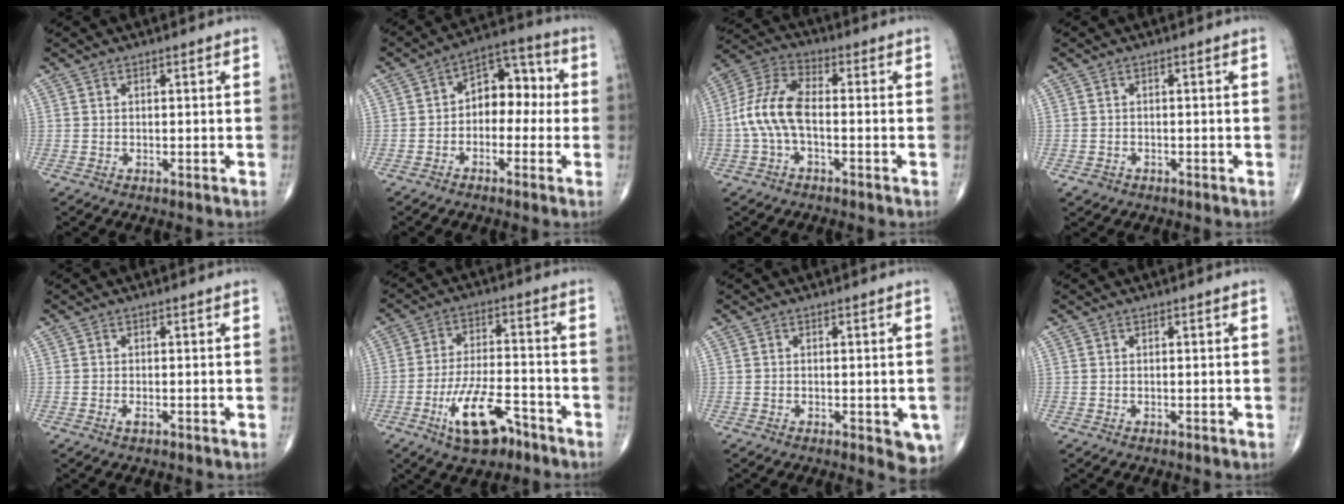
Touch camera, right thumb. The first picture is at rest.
{"total": 9.2, "force": [-0.4, 6.3, 6.6], "torque": [-0.056, 0.042, -0.025]}
{"total": 10.5, "force": [-1.7, 5.3, 9.0], "torque": [-0.197, 0.035, -0.040]}
{"total": 1.1, "force": [-0.9, 0.6, 0.2], "torque": [-0.007, 0.000, -0.019]}
{"total": 0.9, "force": [-0.4, 0.3, 0.7], "torque": [-0.014, -0.001, -0.008]}
{"total": 11.9, "force": [-6.5, 4.9, 8.6], "torque": [-0.151, 0.034, -0.109]}
{"total": 4.9, "force": [-1.6, 2.0, 4.2], "torque": [-0.030, -0.007, -0.018]}
{"total": 0.0}